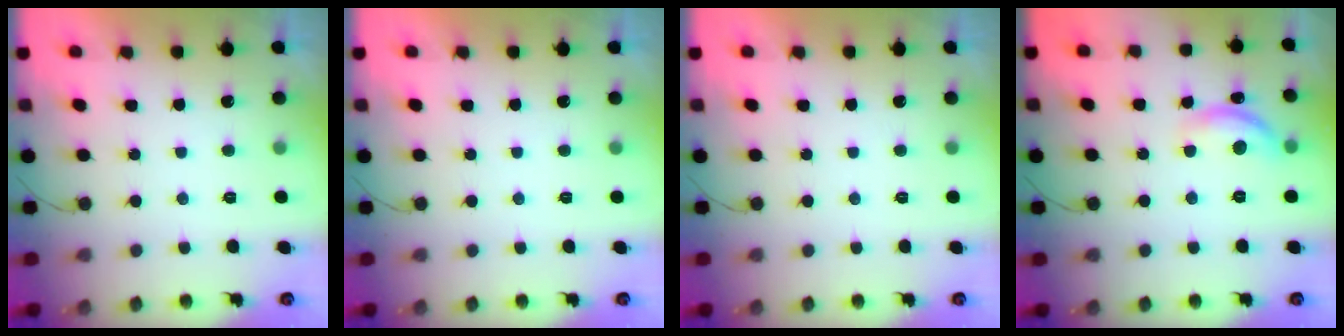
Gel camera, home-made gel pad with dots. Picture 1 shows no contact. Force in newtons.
{"total": 0.0}
{"total": 0.0}
{"total": 10.5, "press": 10.5, "slide": 0.7}